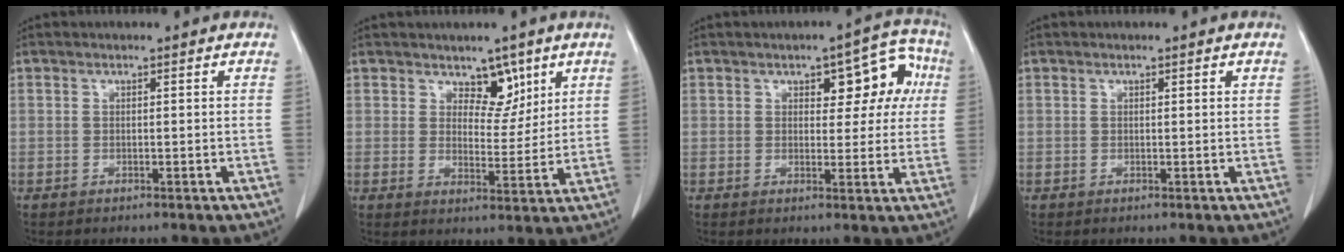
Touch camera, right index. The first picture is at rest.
{"total": 5.1, "force": [3.3, 2.9, 2.5], "torque": [-0.023, -0.005, 0.055]}
{"total": 7.7, "force": [2.3, 3.8, 6.3], "torque": [-0.058, 0.032, 0.028]}
{"total": 0.0}